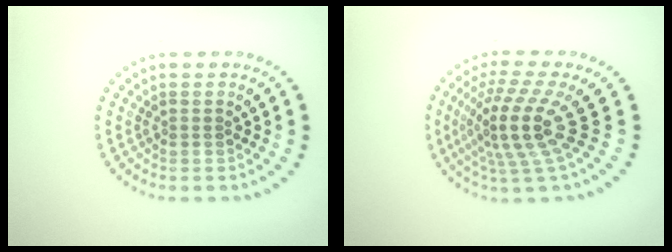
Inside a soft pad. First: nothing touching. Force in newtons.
{"total": 5.1, "press": 3.6, "slide": 3.6}